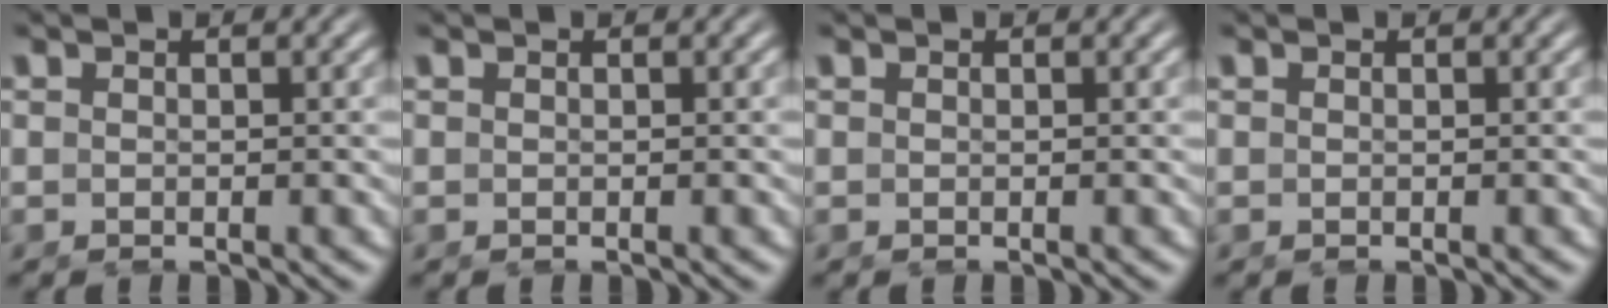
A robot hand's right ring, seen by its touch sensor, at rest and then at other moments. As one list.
[{"total": 0.0}, {"total": 0.0}, {"total": 0.0}]